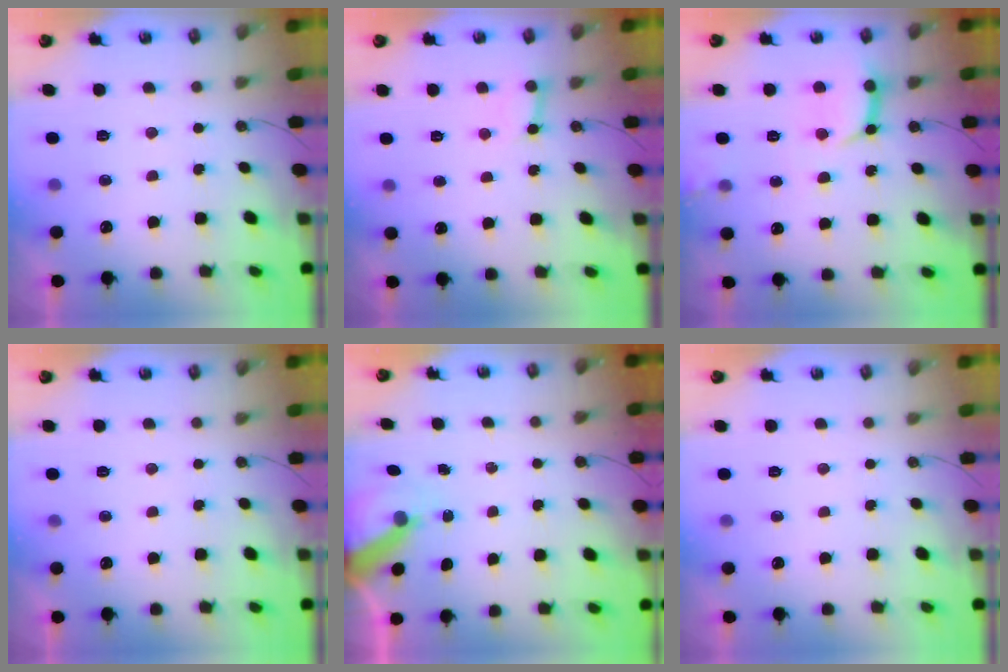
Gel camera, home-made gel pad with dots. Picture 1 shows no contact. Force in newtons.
{"total": 3.0, "press": 3.0, "slide": 0.3}
{"total": 10.7, "press": 10.6, "slide": 1.4}
{"total": 0.0}
{"total": 6.1, "press": 6.1, "slide": 0.7}
{"total": 0.0}